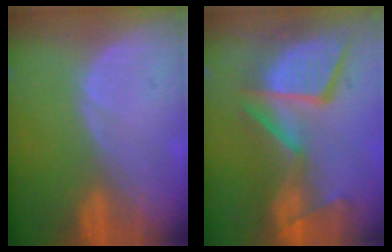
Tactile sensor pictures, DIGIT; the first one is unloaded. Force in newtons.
{"total": 13.6, "press": 11.2, "slide": 7.7}